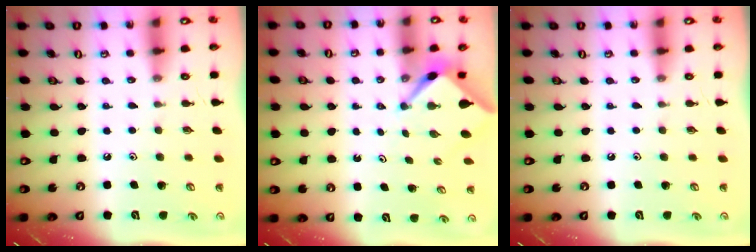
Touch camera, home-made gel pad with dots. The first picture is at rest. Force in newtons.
{"total": 2.5, "press": 2.5, "slide": 0.2}
{"total": 0.0}